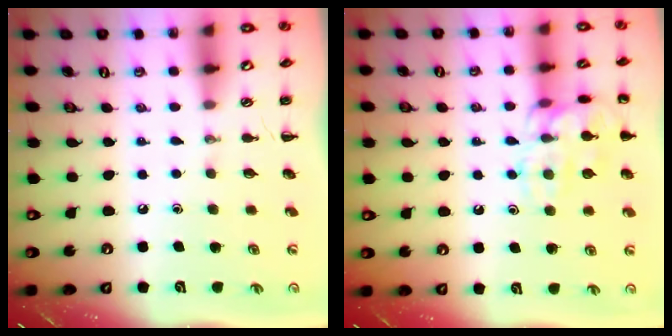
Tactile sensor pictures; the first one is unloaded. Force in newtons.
{"total": 14.7, "press": 14.7, "slide": 0.4}